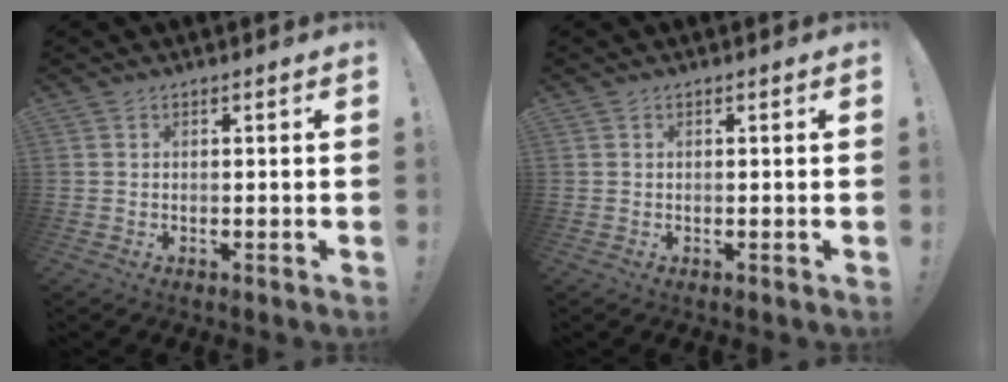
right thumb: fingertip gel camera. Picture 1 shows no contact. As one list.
[{"total": 0.0}]